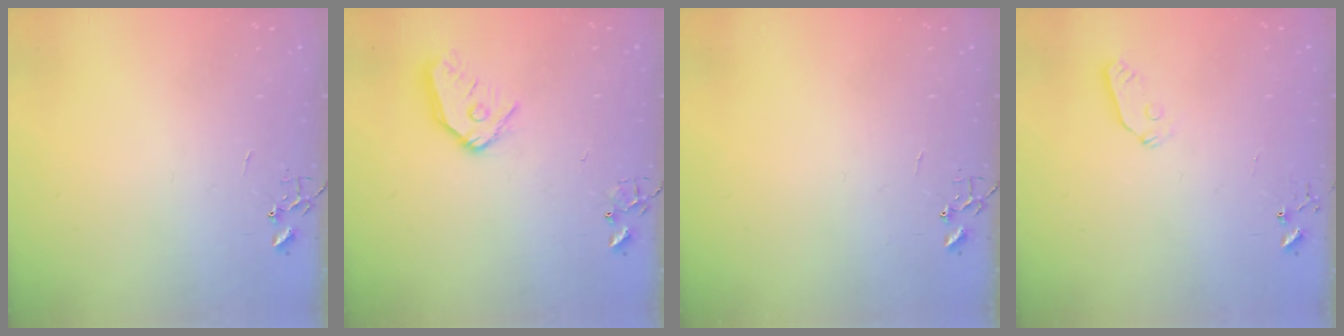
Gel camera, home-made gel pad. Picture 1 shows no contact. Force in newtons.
{"total": 12.5, "press": 12.4, "slide": 1.6}
{"total": 0.0}
{"total": 4.3, "press": 4.3, "slide": 0.3}